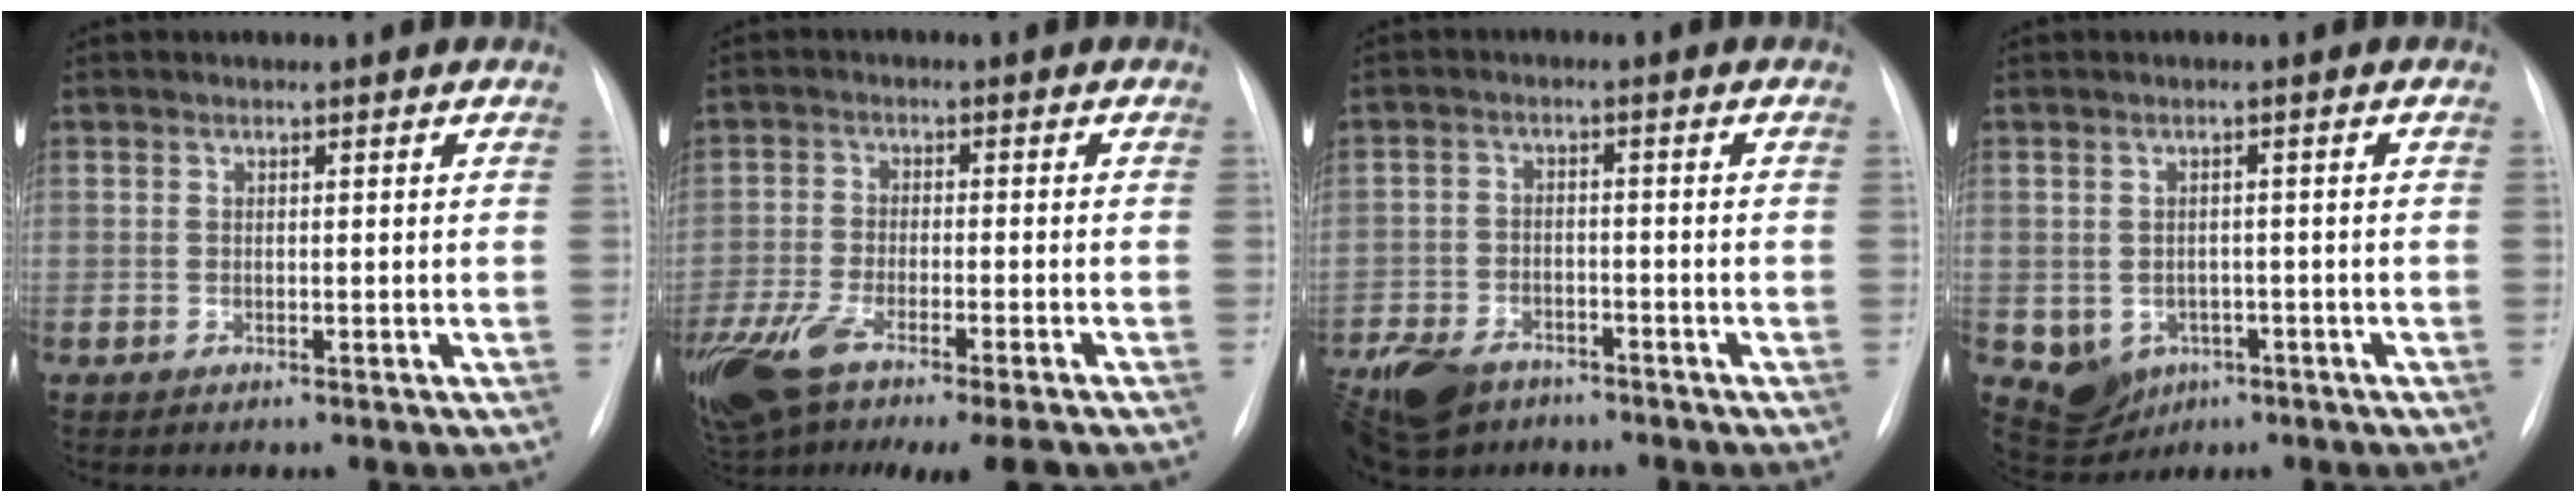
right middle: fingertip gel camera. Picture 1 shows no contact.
{"total": 17.3, "force": [-11.9, 3.7, 12.0], "torque": [-0.237, -0.028, -0.195]}
{"total": 10.8, "force": [-7.7, 6.0, 4.5], "torque": [-0.104, -0.010, -0.130]}
{"total": 5.5, "force": [-2.1, 4.8, 1.7], "torque": [-0.030, 0.008, -0.017]}